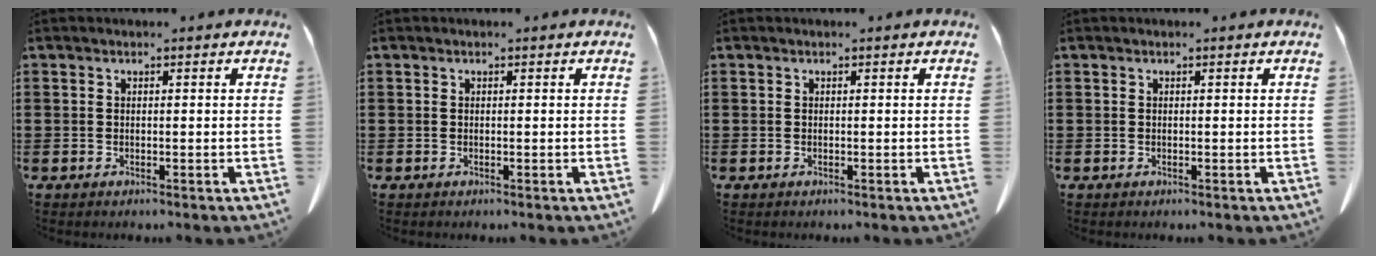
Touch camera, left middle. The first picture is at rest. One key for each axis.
{"total": 0.0}
{"total": 0.0}
{"total": 0.0}